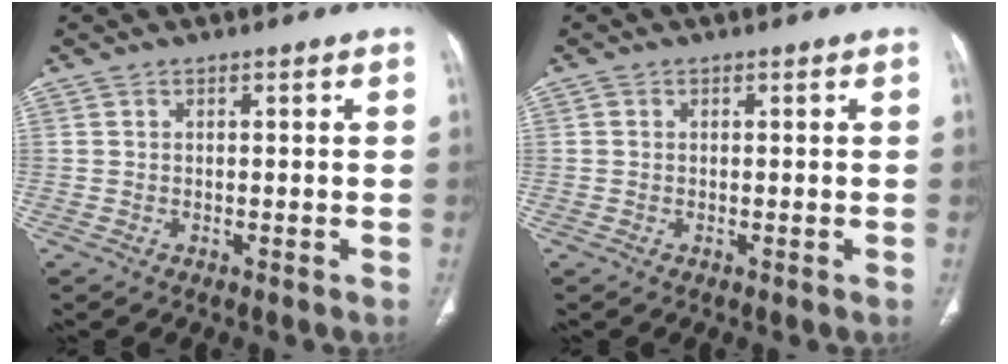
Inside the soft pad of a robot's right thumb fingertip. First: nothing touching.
{"total": 0.6, "force": [0.1, 0.5, 0.3], "torque": [-0.003, 0.000, 0.001]}